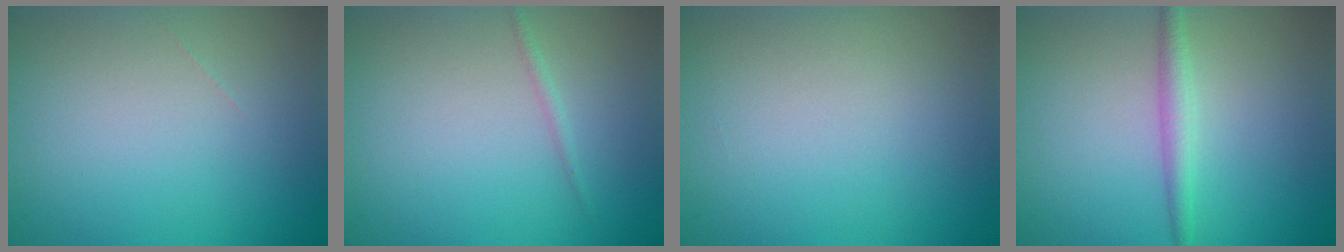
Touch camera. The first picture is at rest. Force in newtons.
{"total": 0.7, "press": 0.7, "slide": 0.0}
{"total": 0.0}
{"total": 2.1, "press": 2.1, "slide": 0.0}